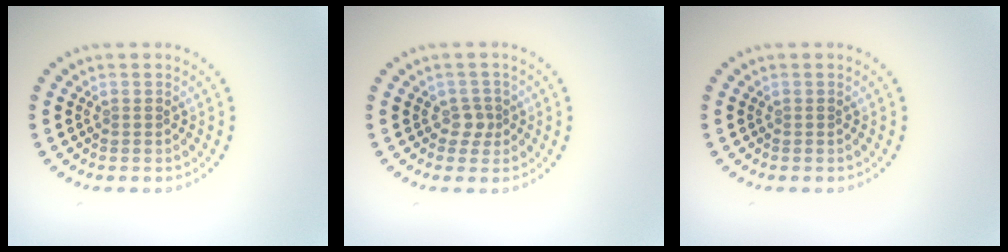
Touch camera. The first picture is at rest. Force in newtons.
{"total": 1.4, "press": 1.2, "slide": 0.8}
{"total": 0.0}